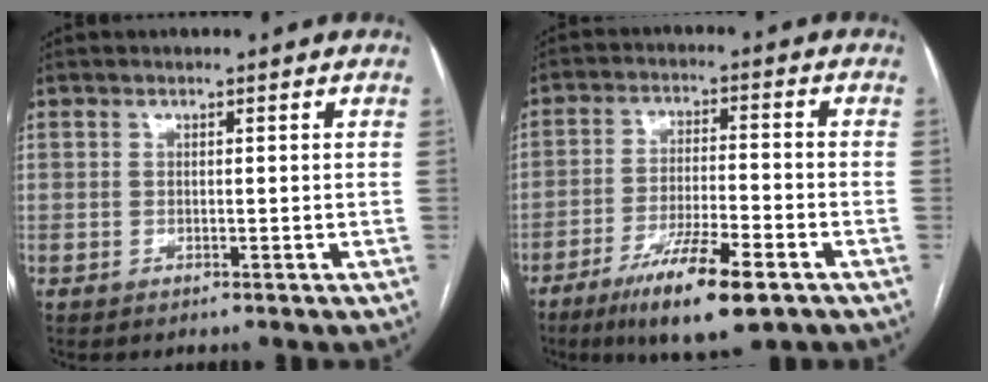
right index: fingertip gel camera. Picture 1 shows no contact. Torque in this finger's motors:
{"motor_torque": [0.99, -1.15, 0.73, 0.16]}